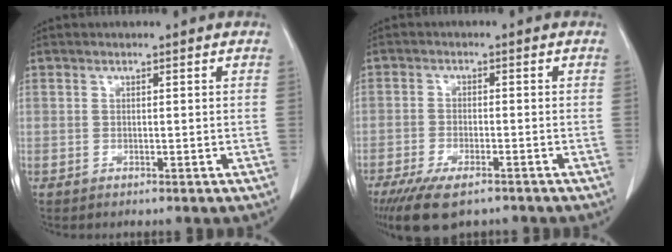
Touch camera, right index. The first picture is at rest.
{"total": 8.9, "force": [-6.4, 2.8, 5.5], "torque": [-0.092, -0.017, -0.103]}